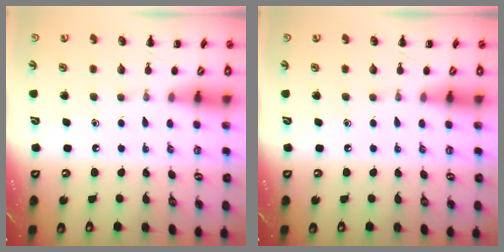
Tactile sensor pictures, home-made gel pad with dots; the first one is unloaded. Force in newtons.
{"total": 0.0}